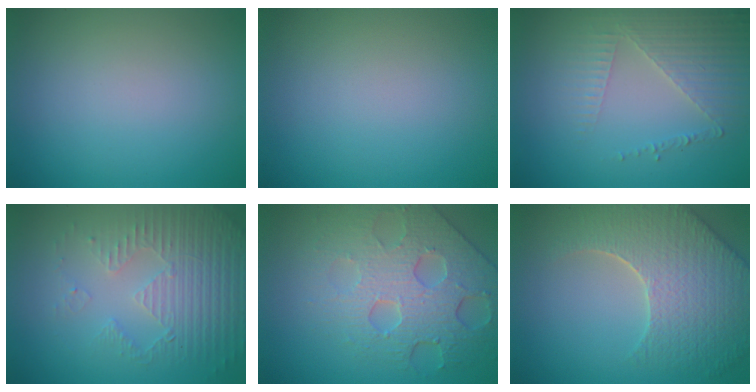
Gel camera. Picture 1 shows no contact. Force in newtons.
{"total": 0.0}
{"total": 3.6, "press": 3.2, "slide": 1.7}
{"total": 5.3, "press": 3.5, "slide": 4.0}
{"total": 6.3, "press": 5.2, "slide": 3.7}
{"total": 7.8, "press": 5.8, "slide": 5.2}